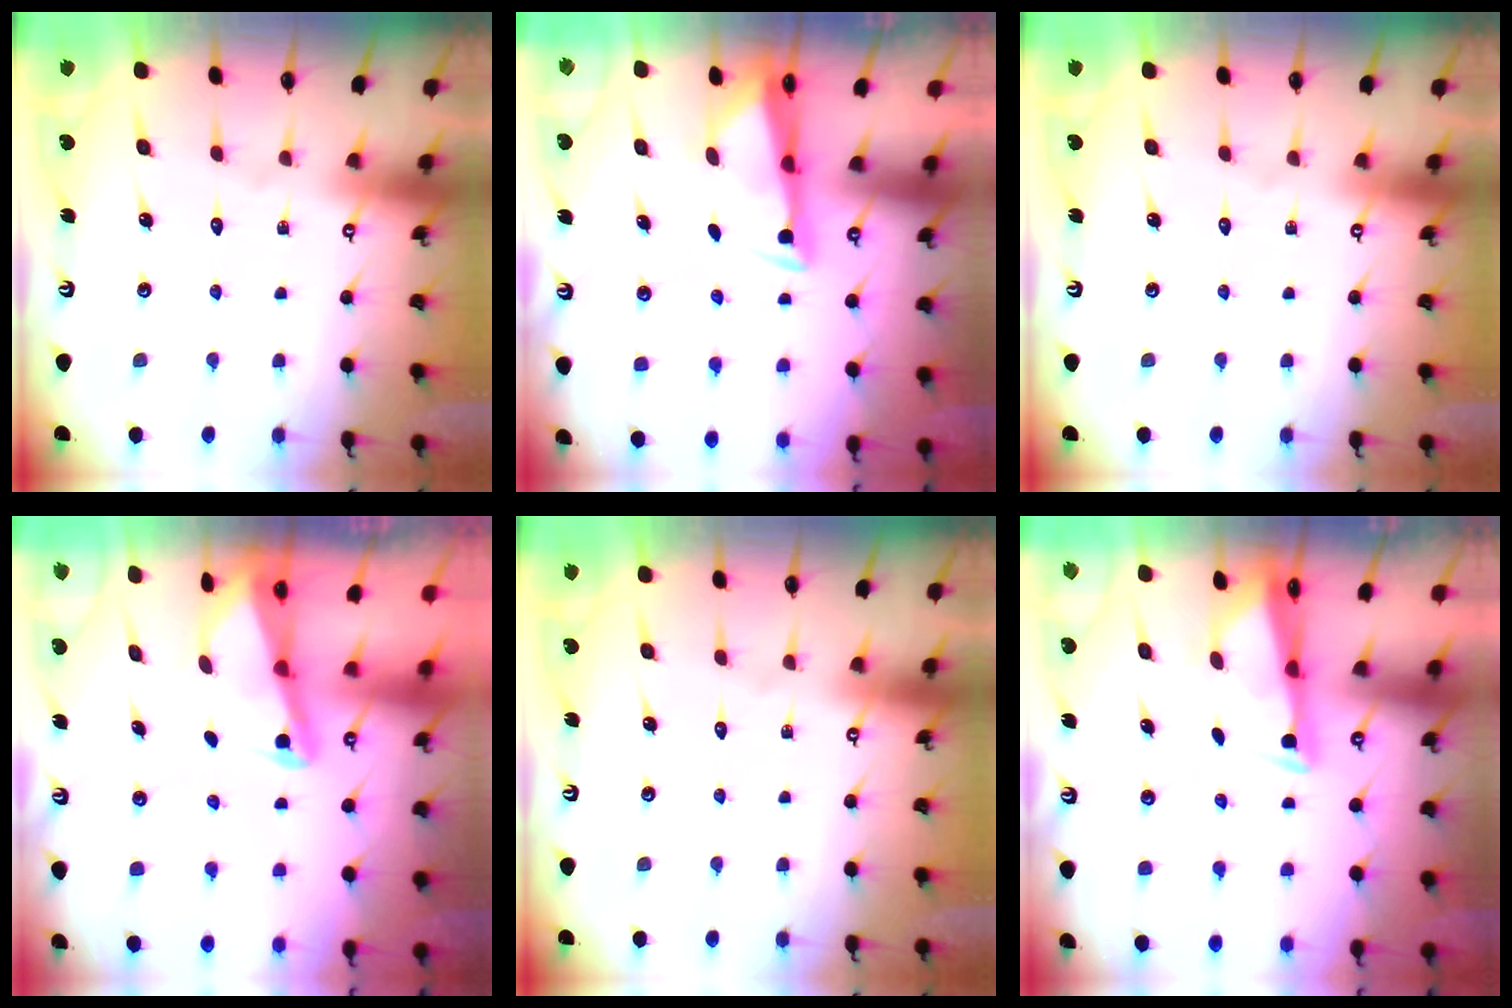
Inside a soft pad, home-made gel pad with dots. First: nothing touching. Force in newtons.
{"total": 3.3, "press": 3.2, "slide": 0.9}
{"total": 0.0}
{"total": 2.2, "press": 2.2, "slide": 0.3}
{"total": 0.0}
{"total": 2.9, "press": 2.8, "slide": 0.7}